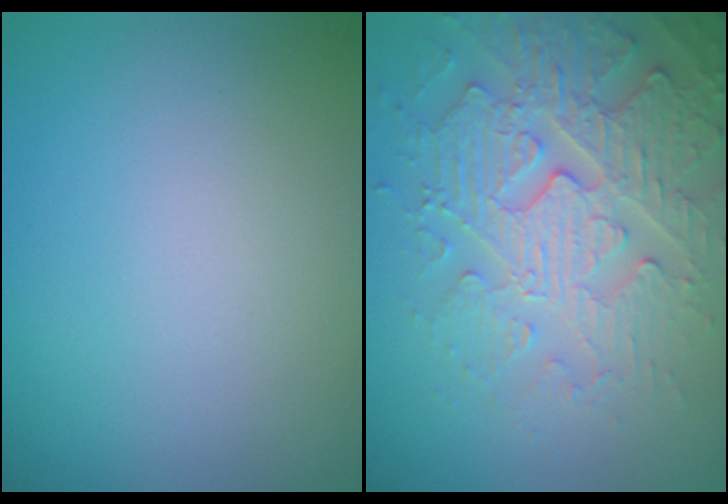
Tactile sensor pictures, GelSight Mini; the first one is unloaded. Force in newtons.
{"total": 5.5, "press": 5.1, "slide": 2.0}